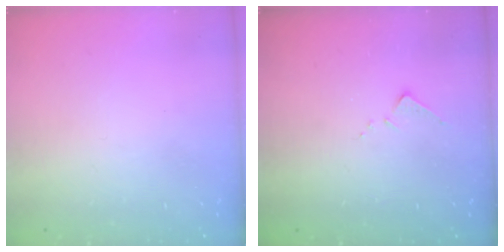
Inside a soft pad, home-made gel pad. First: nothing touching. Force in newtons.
{"total": 6.8, "press": 6.8, "slide": 0.5}